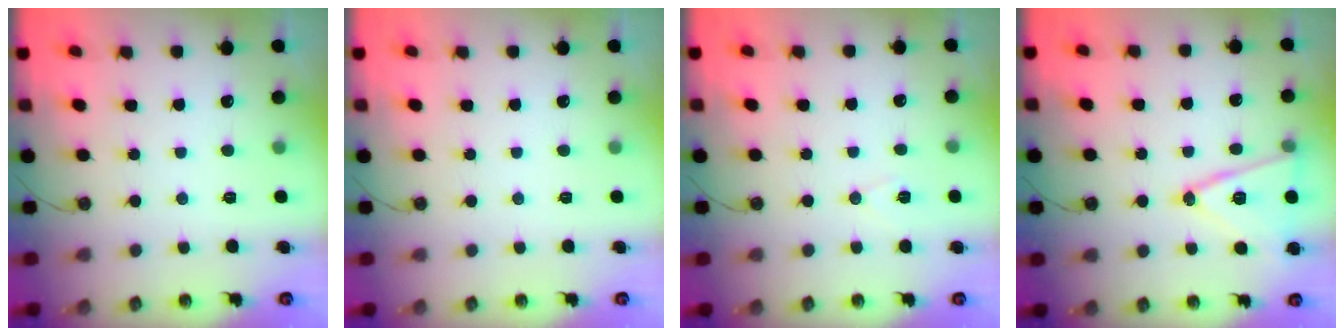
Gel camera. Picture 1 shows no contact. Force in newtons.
{"total": 0.0}
{"total": 7.0, "press": 5.3, "slide": 4.5}
{"total": 14.8, "press": 14.4, "slide": 3.4}